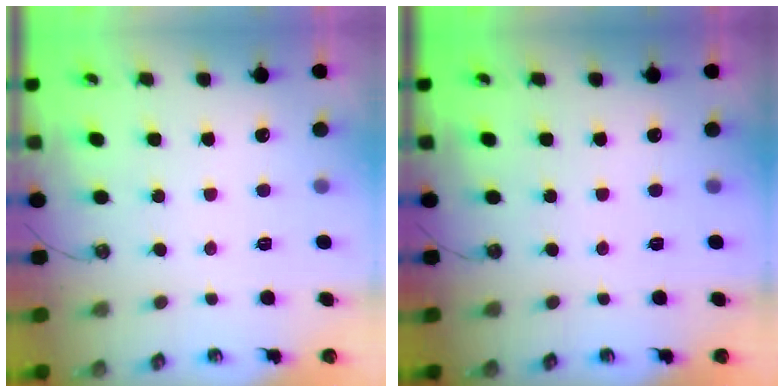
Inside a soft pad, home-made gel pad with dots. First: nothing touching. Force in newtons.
{"total": 0.0}